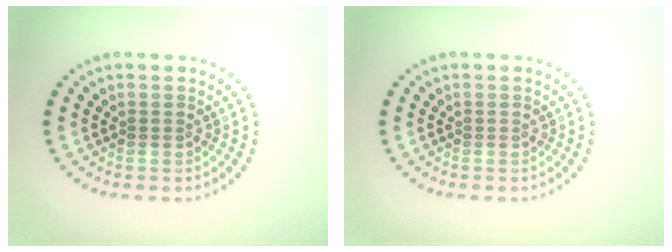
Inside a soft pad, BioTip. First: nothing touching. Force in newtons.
{"total": 0.0}